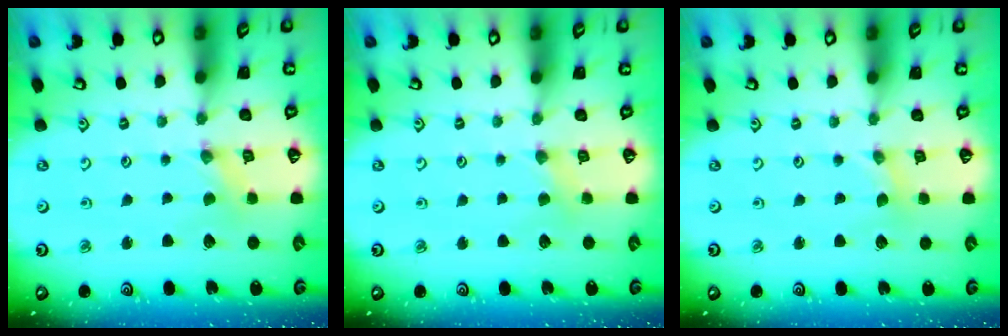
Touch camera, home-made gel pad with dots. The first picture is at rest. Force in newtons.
{"total": 2.2, "press": 2.1, "slide": 0.4}
{"total": 0.8, "press": 0.8, "slide": 0.2}